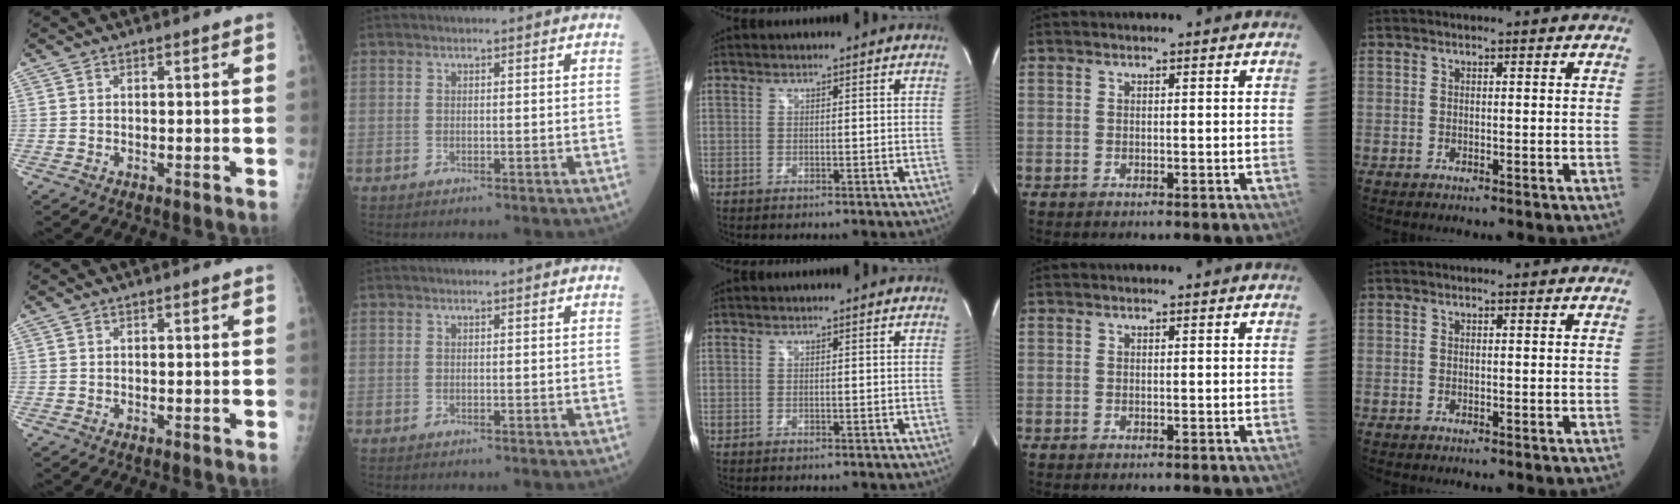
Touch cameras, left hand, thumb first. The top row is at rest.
{}